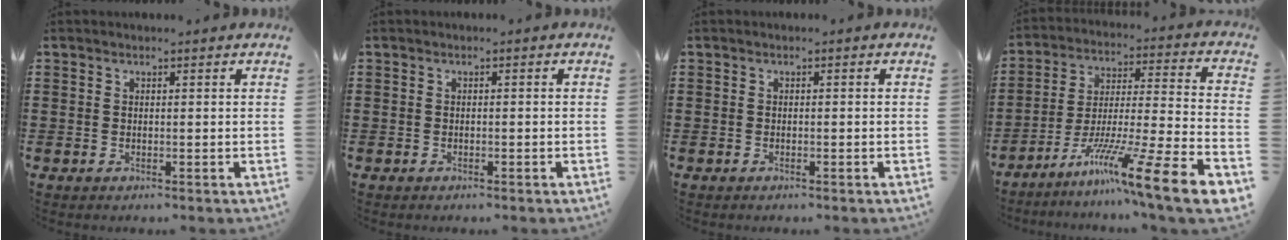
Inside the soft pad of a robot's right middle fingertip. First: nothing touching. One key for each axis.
{"total": 0.7, "fx": -0.6, "fy": 0.2, "fz": 0.2, "tx": -0.006, "ty": -0.001, "tz": -0.012}
{"total": 0.0}
{"total": 13.5, "fx": -9.6, "fy": -0.2, "fz": 9.6, "tx": -0.168, "ty": 0.006, "tz": -0.180}